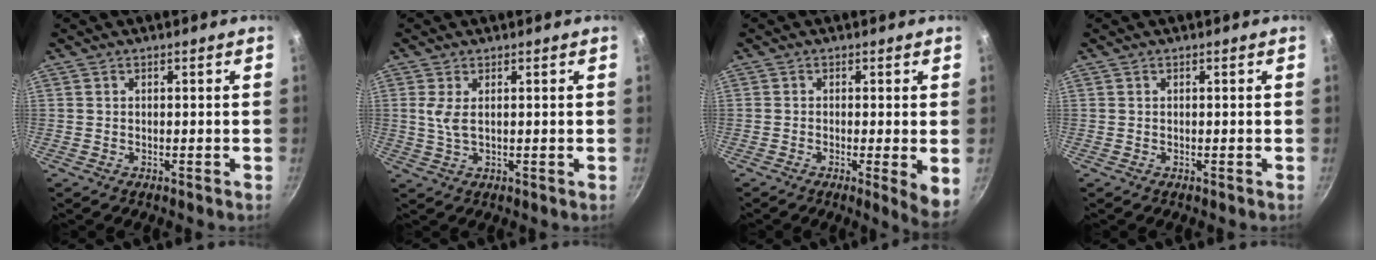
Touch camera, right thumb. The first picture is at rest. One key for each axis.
{"total": 3.1, "fx": 0.8, "fy": 1.2, "fz": 2.7, "tx": -0.060, "ty": -0.004, "tz": 0.019}
{"total": 5.3, "fx": -0.7, "fy": 0.8, "fz": 5.2, "tx": -0.066, "ty": -0.012, "tz": -0.011}
{"total": 0.0}